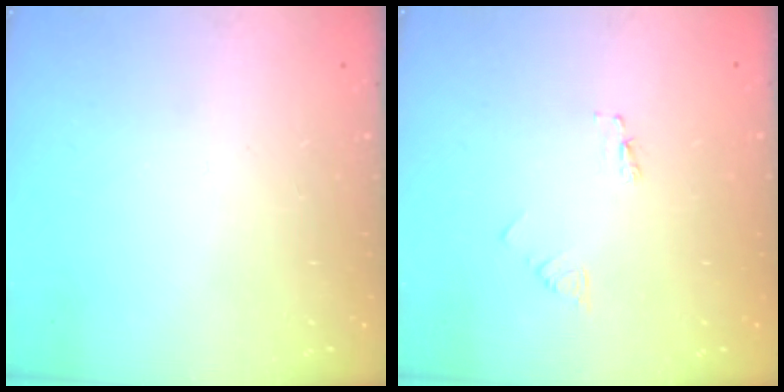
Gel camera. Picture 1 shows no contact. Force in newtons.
{"total": 2.1, "press": 2.1, "slide": 0.1}